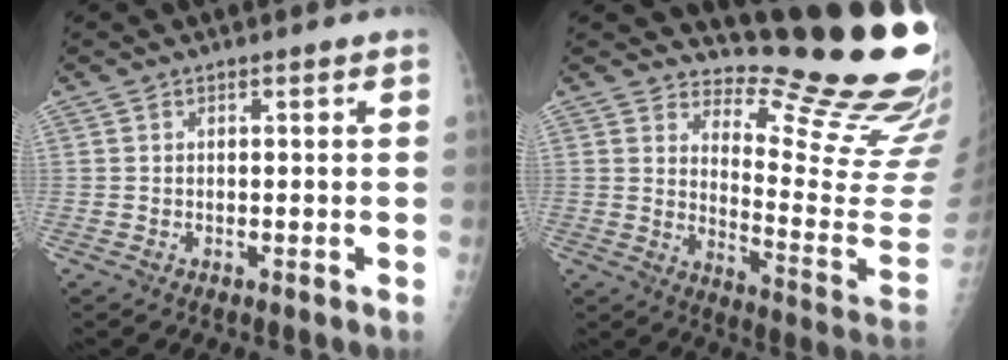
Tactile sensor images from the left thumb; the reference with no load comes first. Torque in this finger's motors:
{"motor_torque": [0.50, 0.21, -0.22, -0.90, 0.06]}